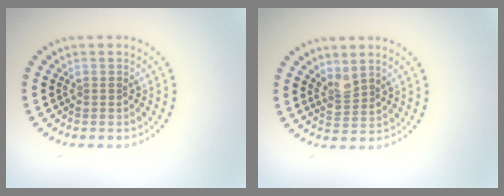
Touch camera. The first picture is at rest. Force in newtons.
{"total": 1.8, "press": 1.5, "slide": 1.1}